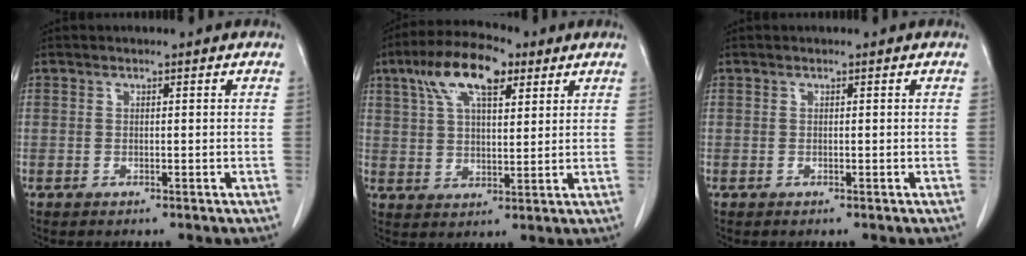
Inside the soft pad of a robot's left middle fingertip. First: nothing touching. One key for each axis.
{"total": 11.4, "fx": 6.1, "fy": 4.2, "fz": 8.7, "tx": -0.163, "ty": 0.025, "tz": 0.108}
{"total": 0.0}